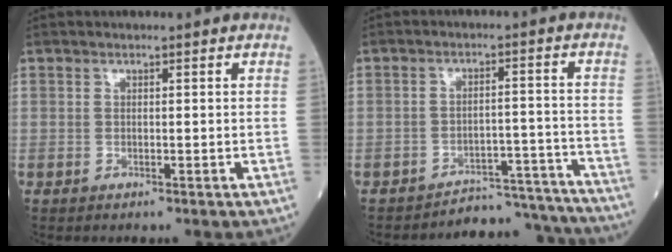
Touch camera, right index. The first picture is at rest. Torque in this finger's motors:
{"motor_torque": [-0.14, -0.22, -0.78, -0.21]}